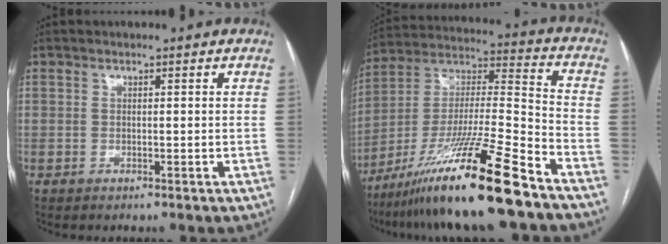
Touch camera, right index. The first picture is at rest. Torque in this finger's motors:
{"motor_torque": [1.12, -1.02, 1.05, 0.21]}